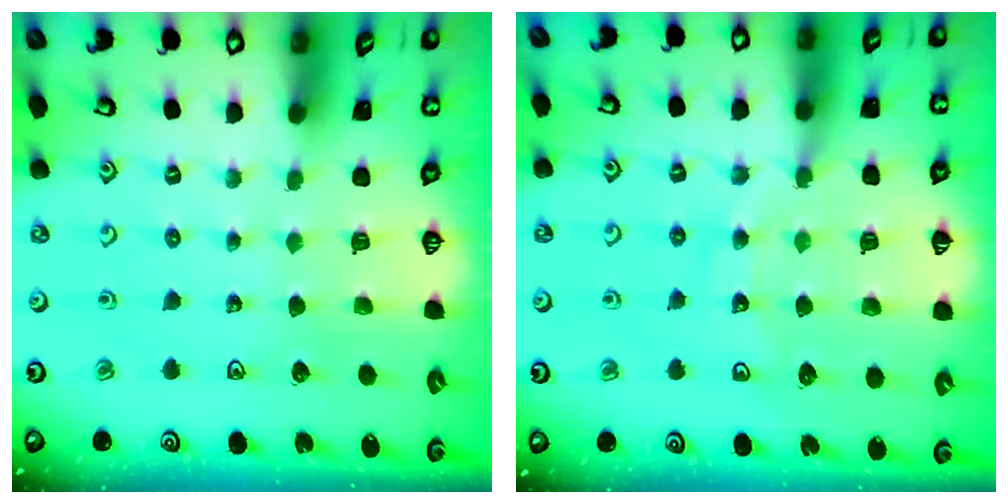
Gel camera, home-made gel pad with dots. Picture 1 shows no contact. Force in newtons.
{"total": 10.7, "press": 10.4, "slide": 2.5}